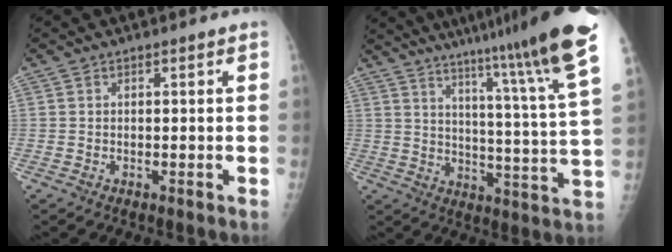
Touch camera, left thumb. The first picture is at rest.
{"total": 22.5, "force": [15.8, -0.3, 16.0], "torque": [-0.215, -0.087, 0.217]}